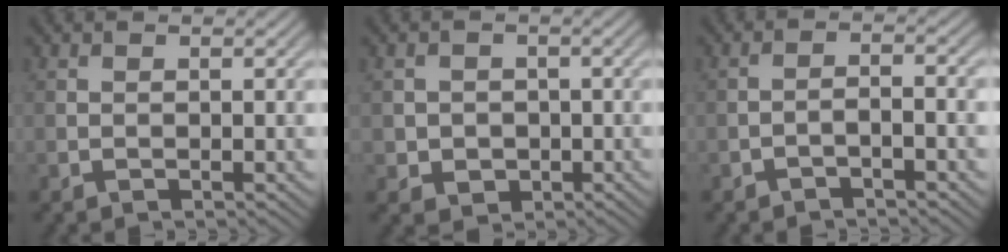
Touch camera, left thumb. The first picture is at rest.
{"total": 3.4, "force": [-0.5, 3.3, 1.0], "torque": [-0.021, -0.009, -0.015]}
{"total": 2.1, "force": [-1.5, 0.3, 1.4], "torque": [-0.025, 0.008, -0.032]}